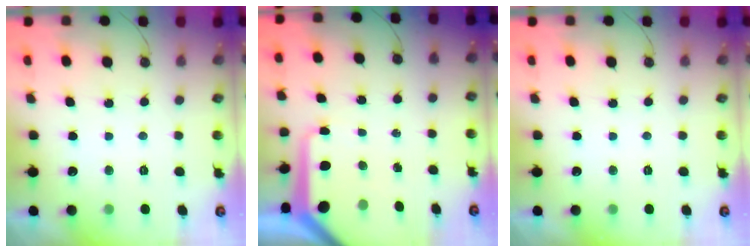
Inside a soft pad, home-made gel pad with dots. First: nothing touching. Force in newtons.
{"total": 8.4, "press": 8.4, "slide": 0.6}
{"total": 0.0}